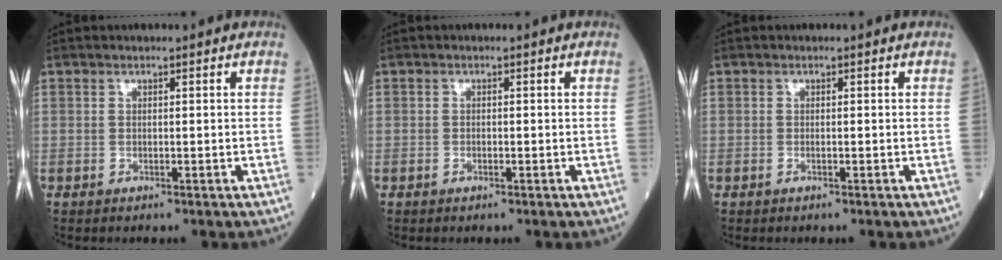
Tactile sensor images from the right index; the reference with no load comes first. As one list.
[{"total": 0.9, "force": [-0.4, 0.3, 0.7], "torque": [-0.015, 0.000, -0.007]}, {"total": 0.6, "force": [-0.3, 0.1, 0.5], "torque": [-0.013, -0.001, -0.005]}]